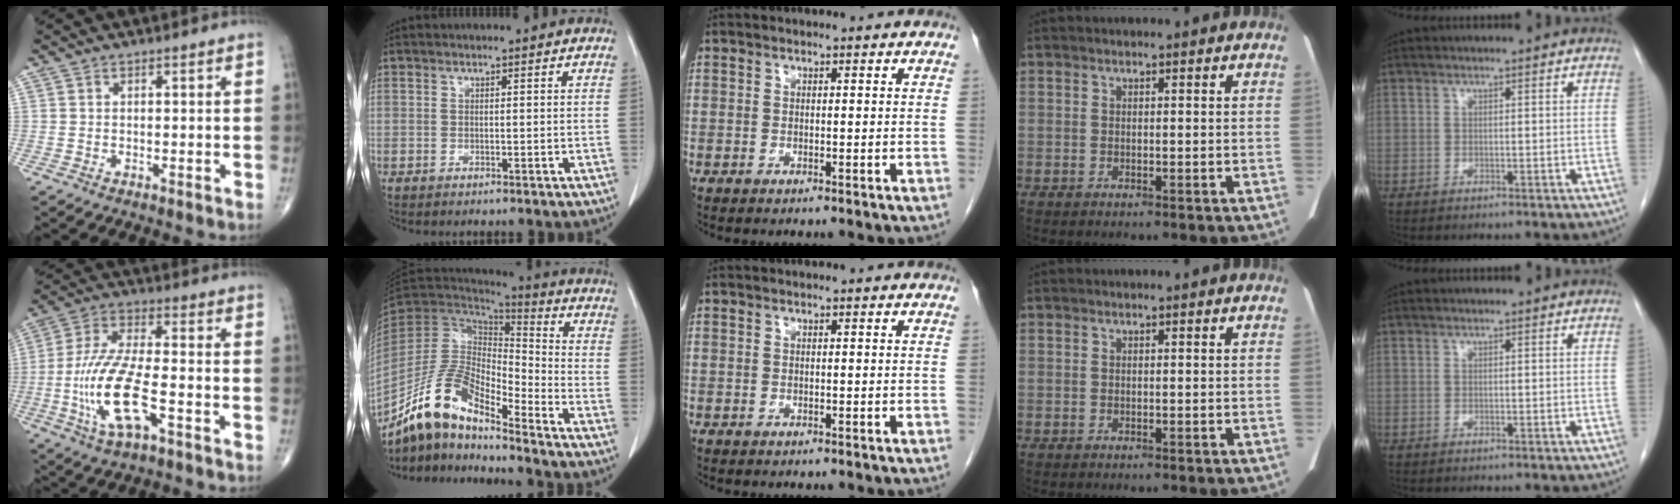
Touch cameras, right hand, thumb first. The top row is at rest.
{"thumb": {"total": 15.2, "force": [-4.8, 5.3, 13.4], "torque": [-0.285, 0.023, -0.087]}, "index": {"total": 14.0, "force": [-11.6, 3.2, 7.1], "torque": [-0.140, 0.015, -0.219]}}